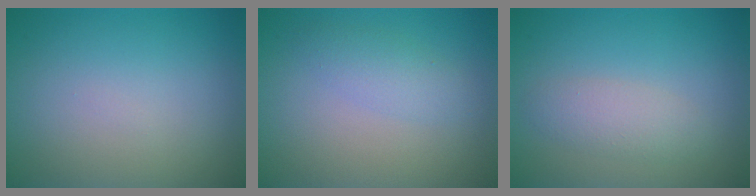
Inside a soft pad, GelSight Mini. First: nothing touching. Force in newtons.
{"total": 1.9, "press": 1.9, "slide": 0.1}
{"total": 2.2, "press": 2.2, "slide": 0.1}